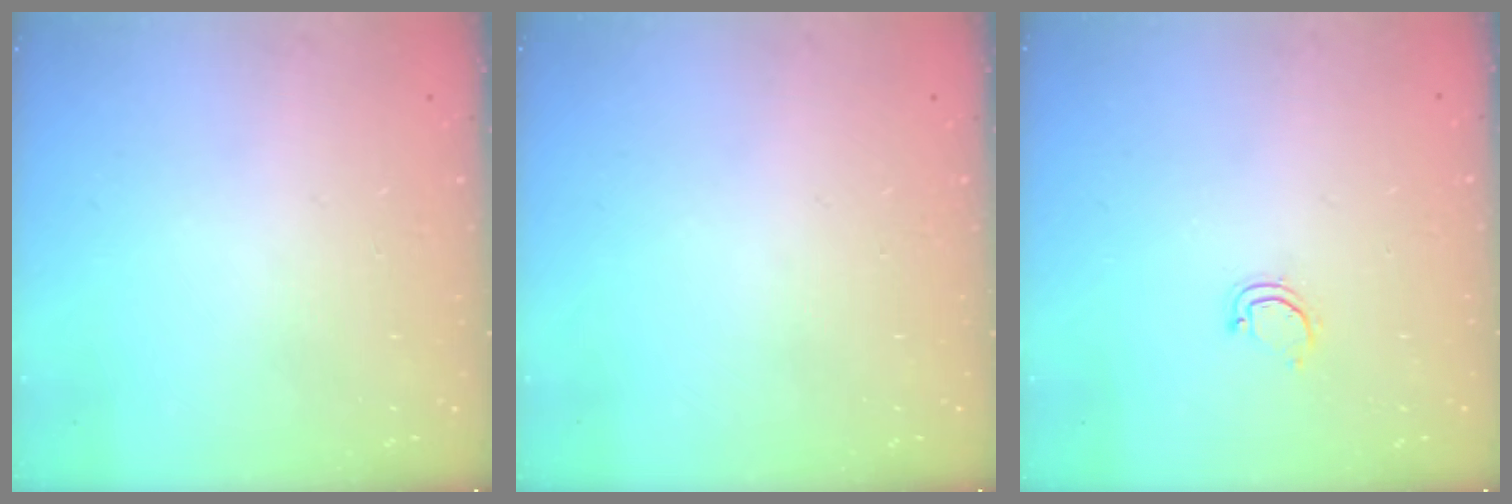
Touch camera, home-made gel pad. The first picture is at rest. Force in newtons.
{"total": 0.0}
{"total": 3.1, "press": 3.1, "slide": 0.2}